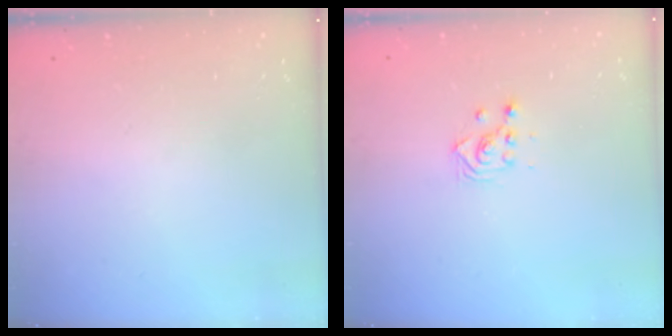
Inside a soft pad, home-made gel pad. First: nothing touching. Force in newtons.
{"total": 2.9, "press": 2.9, "slide": 0.1}